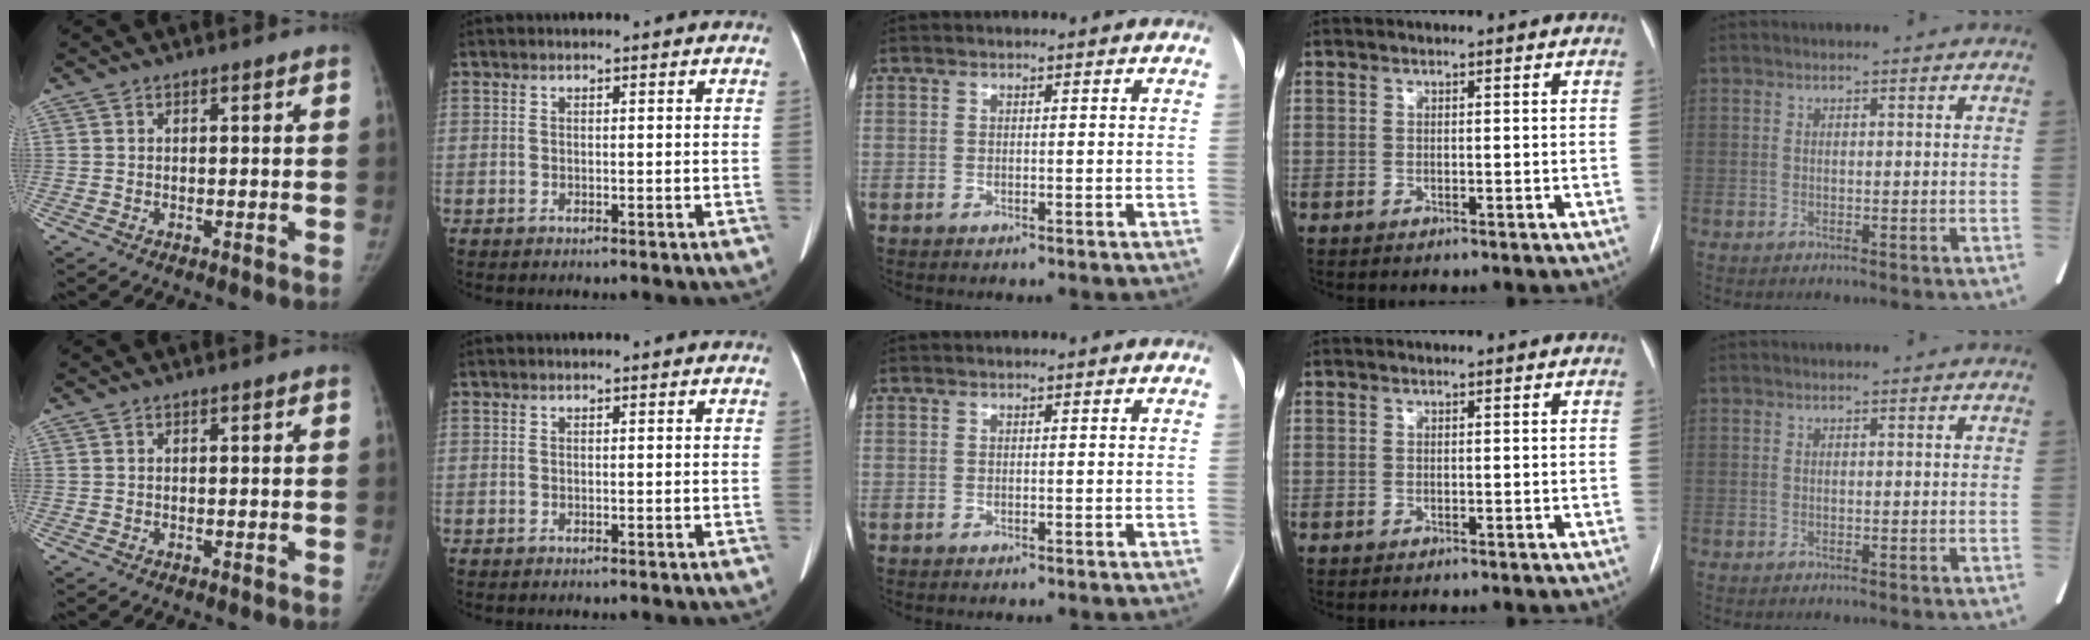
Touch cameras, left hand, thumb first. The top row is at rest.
{}